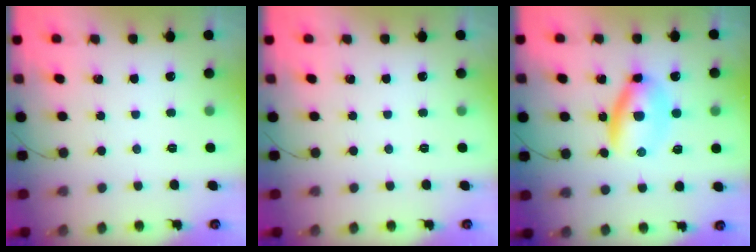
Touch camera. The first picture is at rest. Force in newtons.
{"total": 0.0}
{"total": 6.5, "press": 6.4, "slide": 1.2}